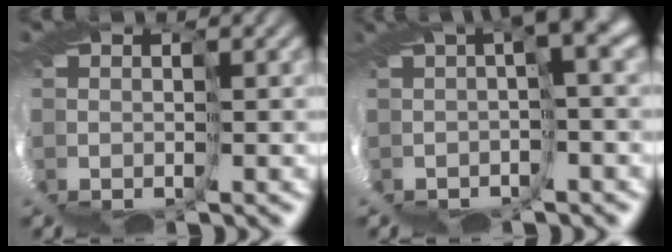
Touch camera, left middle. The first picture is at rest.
{"total": 3.3, "force": [0.4, -2.9, 1.4], "torque": [-0.033, 0.002, 0.003]}